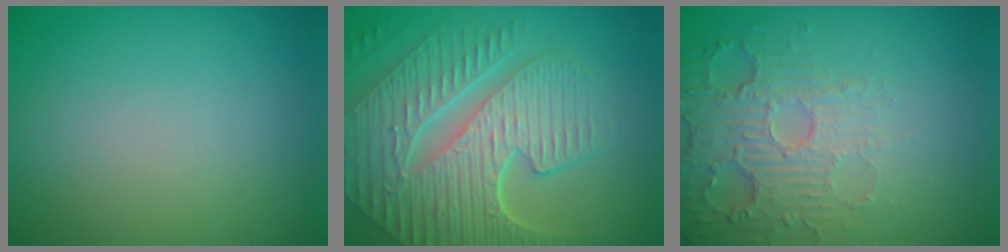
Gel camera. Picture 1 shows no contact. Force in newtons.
{"total": 9.5, "press": 6.5, "slide": 7.0}
{"total": 5.7, "press": 3.5, "slide": 4.5}